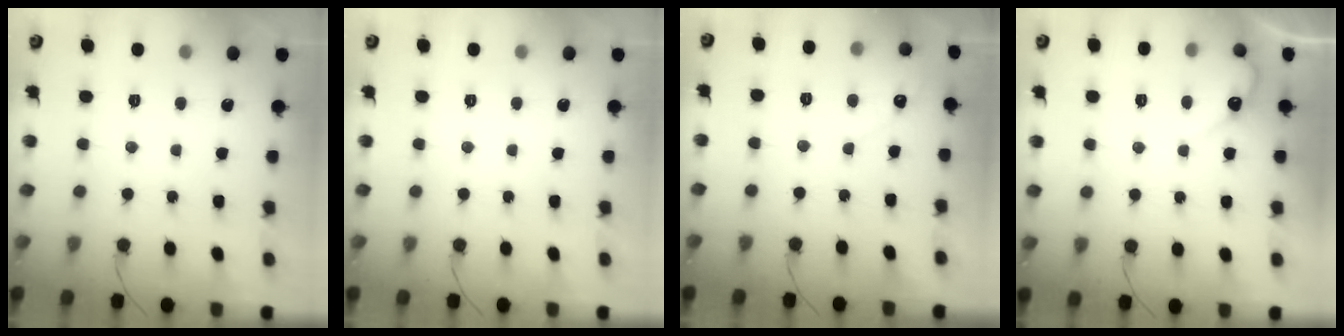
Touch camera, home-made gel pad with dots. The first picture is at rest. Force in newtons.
{"total": 0.0}
{"total": 2.7, "press": 2.7, "slide": 0.2}
{"total": 5.0, "press": 5.0, "slide": 0.2}